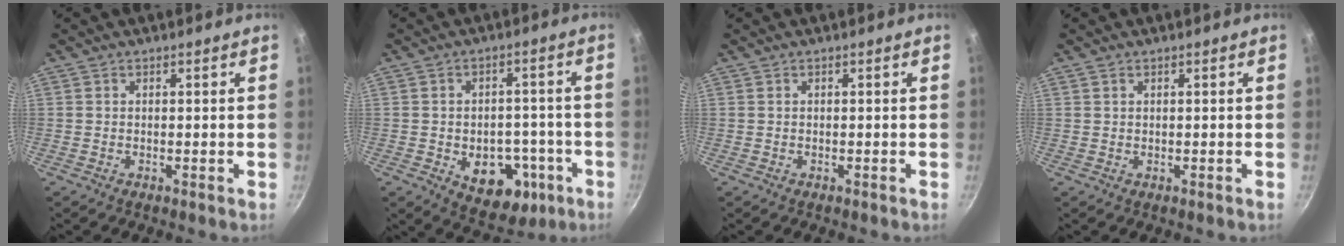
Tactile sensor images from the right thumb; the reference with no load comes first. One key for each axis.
{"total": 12.4, "fx": -4.1, "fy": 8.6, "fz": 8.0, "tx": -0.068, "ty": 0.016, "tz": -0.041}
{"total": 0.0}
{"total": 0.7, "fx": 0.4, "fy": 0.5, "fz": 0.3, "tx": -0.005, "ty": 0.001, "tz": 0.008}